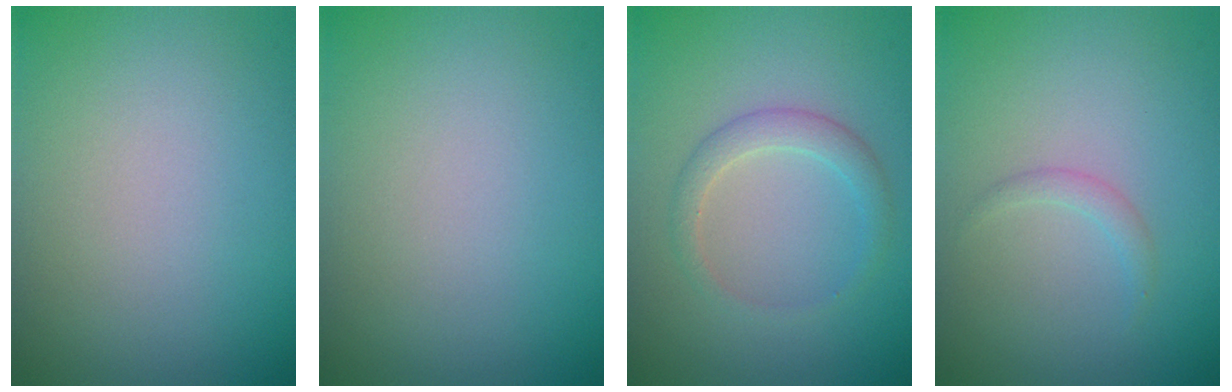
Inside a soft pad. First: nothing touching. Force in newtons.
{"total": 0.0}
{"total": 2.1, "press": 2.1, "slide": 0.2}
{"total": 0.9, "press": 0.9, "slide": 0.1}